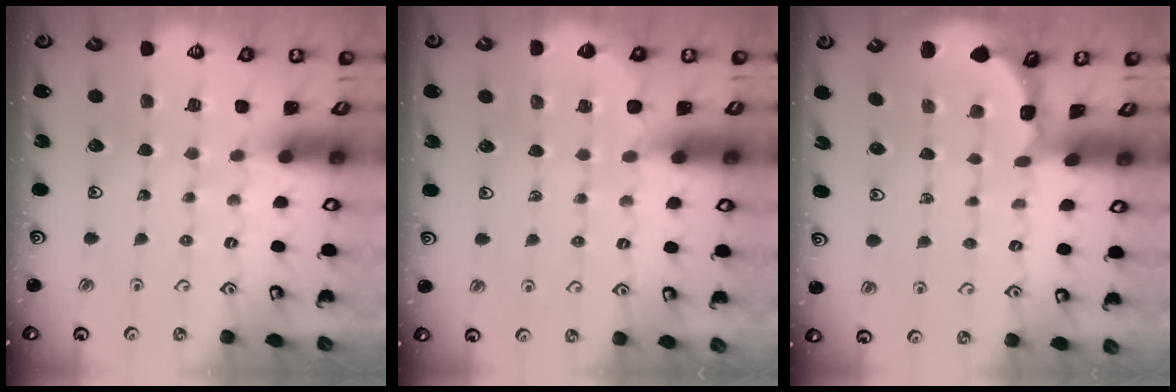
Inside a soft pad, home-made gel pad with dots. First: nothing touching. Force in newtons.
{"total": 2.4, "press": 2.4, "slide": 0.2}
{"total": 1.7, "press": 1.7, "slide": 0.1}